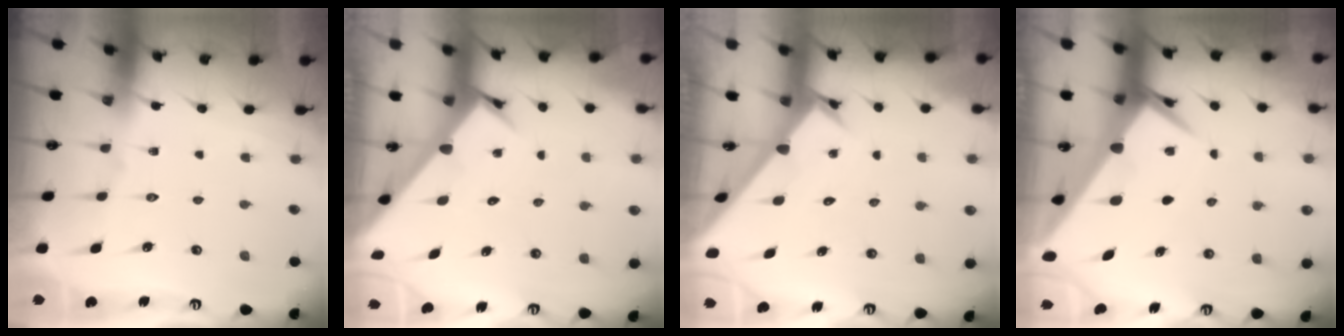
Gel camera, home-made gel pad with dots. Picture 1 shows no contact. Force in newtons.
{"total": 3.3, "press": 3.3, "slide": 0.2}
{"total": 2.2, "press": 2.2, "slide": 0.1}
{"total": 5.6, "press": 5.5, "slide": 0.6}